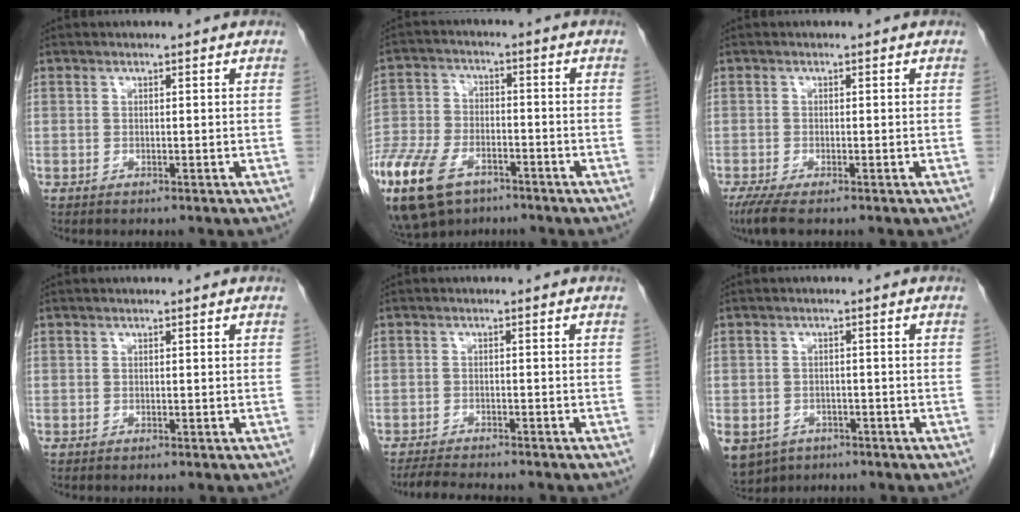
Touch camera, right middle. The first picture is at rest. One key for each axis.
{"total": 18.2, "fx": -11.1, "fy": 9.6, "fz": 10.8, "tx": -0.292, "ty": -0.028, "tz": -0.201}
{"total": 3.0, "fx": -2.1, "fy": 0.4, "fz": 2.2, "tx": -0.046, "ty": -0.011, "tz": -0.042}
{"total": 0.0}
{"total": 6.8, "fx": -6.2, "fy": 0.7, "fz": 2.8, "tx": -0.043, "ty": -0.015, "tz": -0.096}
{"total": 10.5, "fx": -5.6, "fy": 8.1, "fz": 3.5, "tx": -0.101, "ty": -0.005, "tz": -0.075}